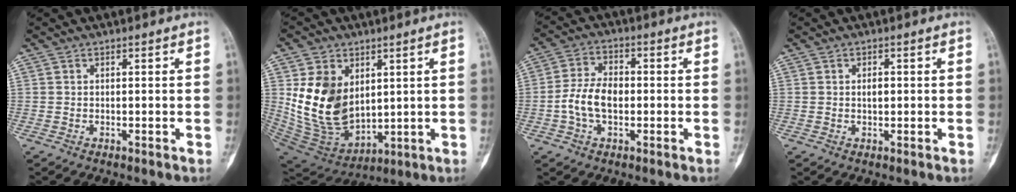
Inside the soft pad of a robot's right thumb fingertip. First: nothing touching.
{"total": 16.4, "force": [3.3, 11.5, 11.2], "torque": [-0.179, -0.028, 0.091]}
{"total": 8.0, "force": [-1.2, 5.0, 6.1], "torque": [-0.120, 0.021, -0.028]}
{"total": 1.7, "force": [0.1, 1.0, 1.4], "torque": [-0.022, 0.001, 0.002]}